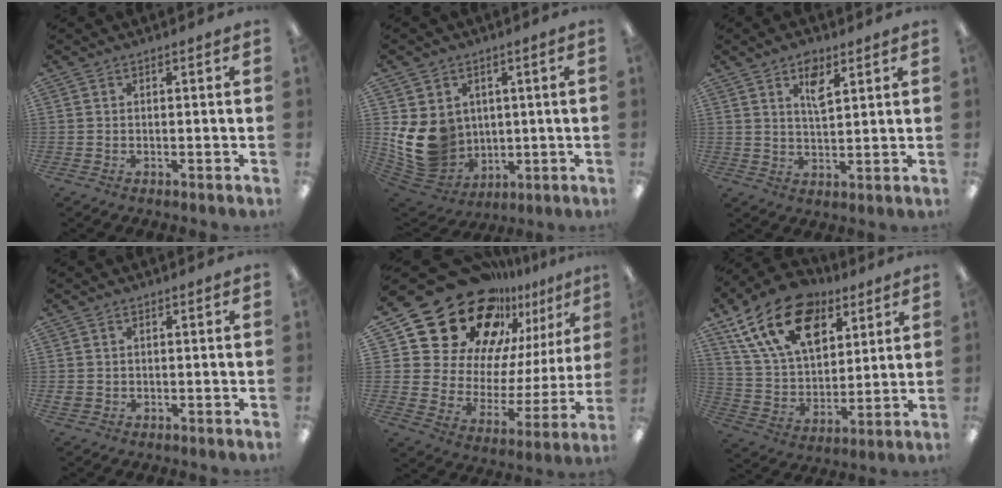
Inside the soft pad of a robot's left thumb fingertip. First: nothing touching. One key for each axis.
{"total": 12.6, "fx": 1.3, "fy": 11.1, "fz": 5.8, "tx": -0.139, "ty": -0.021, "tz": 0.035}
{"total": 5.8, "fx": 3.5, "fy": 2.5, "fz": 3.8, "tx": -0.053, "ty": -0.013, "tz": 0.056}
{"total": 1.4, "fx": 0.3, "fy": 1.3, "fz": 0.6, "tx": -0.012, "ty": 0.004, "tz": 0.003}
{"total": 26.4, "fx": 20.5, "fy": 13.2, "fz": 10.2, "tx": -0.177, "ty": -0.149, "tz": 0.385}
{"total": 20.4, "fx": 11.3, "fy": 12.2, "fz": 11.8, "tx": -0.206, "ty": -0.043, "tz": 0.206}